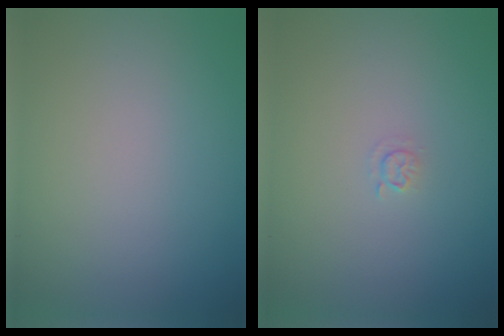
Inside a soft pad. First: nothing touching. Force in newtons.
{"total": 0.7, "press": 0.3, "slide": 0.6}